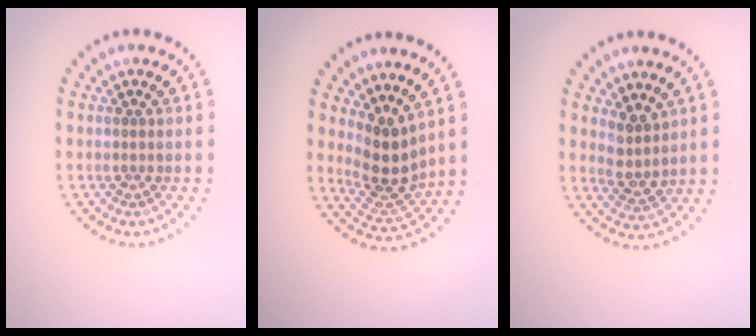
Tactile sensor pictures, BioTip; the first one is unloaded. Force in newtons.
{"total": 3.7, "press": 2.8, "slide": 2.3}
{"total": 2.5, "press": 2.0, "slide": 1.5}